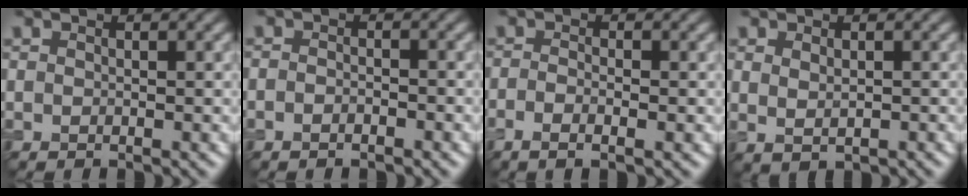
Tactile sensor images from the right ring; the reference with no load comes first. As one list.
[{"total": 1.2, "force": [-0.8, 0.5, 0.7], "torque": [-0.011, 0.000, -0.016]}, {"total": 2.1, "force": [-0.9, 0.6, 1.8], "torque": [-0.034, -0.006, -0.021]}, {"total": 1.4, "force": [0.3, 0.7, 1.2], "torque": [-0.023, -0.003, 0.012]}]